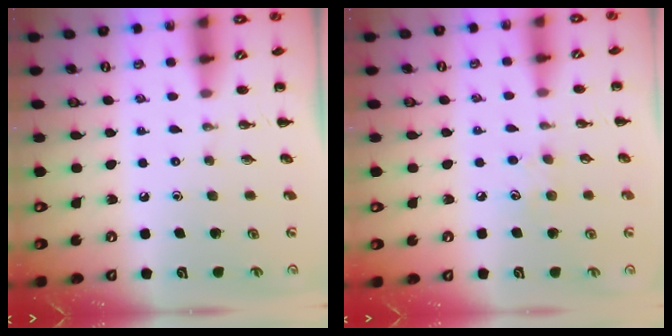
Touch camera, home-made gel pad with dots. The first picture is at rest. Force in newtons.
{"total": 5.2, "press": 5.1, "slide": 1.3}